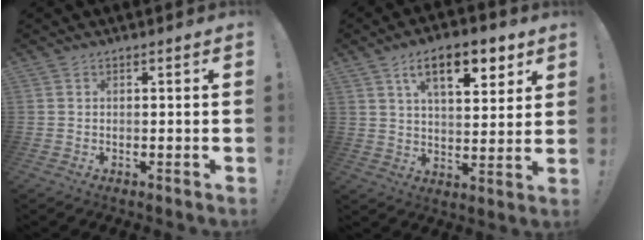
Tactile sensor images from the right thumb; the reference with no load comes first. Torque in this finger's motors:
{"motor_torque": [-0.18, 1.29, 0.13, 0.27, 0.18]}